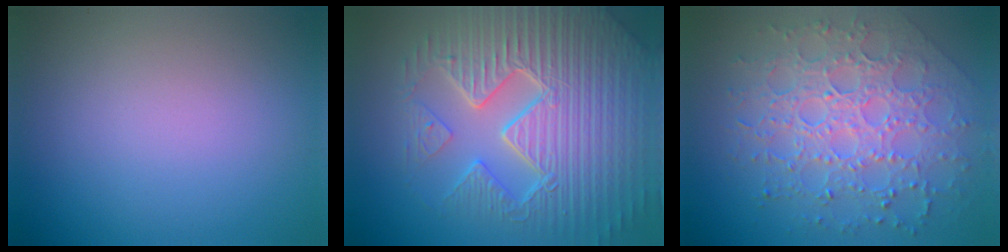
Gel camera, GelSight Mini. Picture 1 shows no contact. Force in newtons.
{"total": 9.5, "press": 6.8, "slide": 6.7}
{"total": 7.8, "press": 5.6, "slide": 5.5}